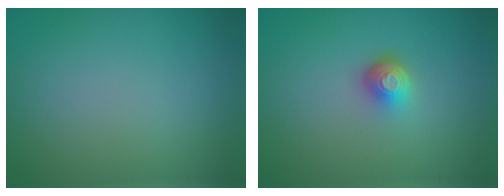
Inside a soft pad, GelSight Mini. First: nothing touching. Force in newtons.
{"total": 2.2, "press": 1.4, "slide": 1.7}